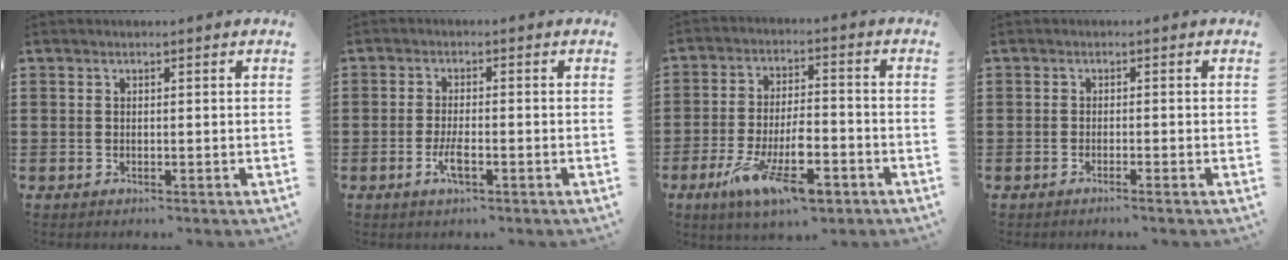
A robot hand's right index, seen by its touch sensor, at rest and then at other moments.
{"total": 3.1, "force": [-1.3, 0.7, 2.7], "torque": [-0.060, -0.003, -0.026]}
{"total": 11.8, "force": [-5.8, 4.2, 9.3], "torque": [-0.189, 0.007, -0.105]}
{"total": 1.0, "force": [-0.8, -0.2, 0.5], "torque": [-0.011, -0.002, -0.015]}